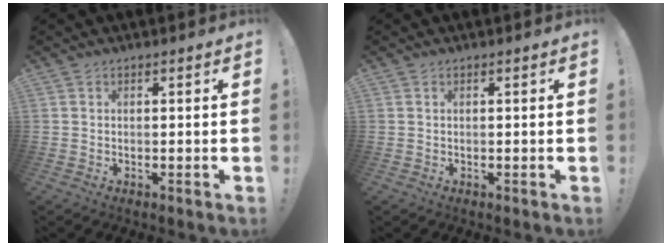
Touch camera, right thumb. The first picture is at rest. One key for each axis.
{"total": 0.0}